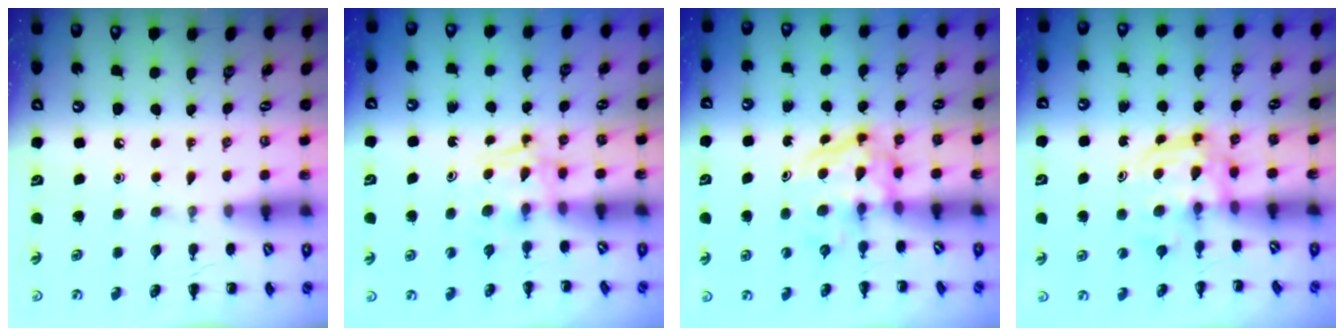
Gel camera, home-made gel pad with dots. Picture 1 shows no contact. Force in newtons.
{"total": 2.5, "press": 2.3, "slide": 1.0}
{"total": 3.7, "press": 3.7, "slide": 0.4}
{"total": 3.1, "press": 3.1, "slide": 0.3}